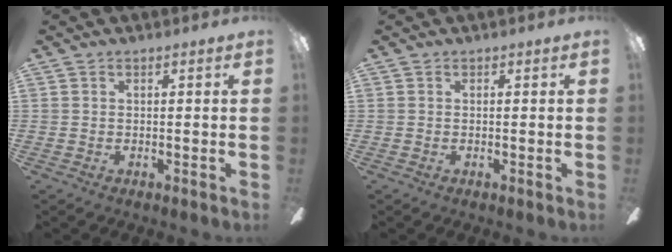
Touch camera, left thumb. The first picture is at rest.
{"total": 0.0}